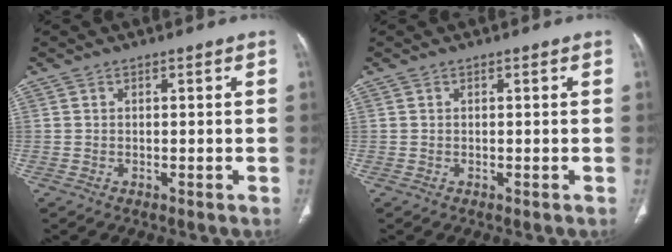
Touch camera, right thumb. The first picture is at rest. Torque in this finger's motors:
{"motor_torque": [0.01, 0.01, -0.01, 0.00, 0.00]}